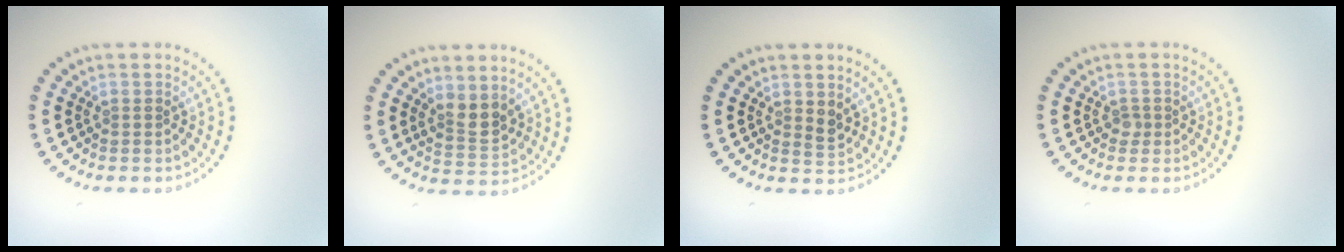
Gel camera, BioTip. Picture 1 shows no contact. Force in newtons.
{"total": 2.6, "press": 2.4, "slide": 1.1}
{"total": 1.1, "press": 1.0, "slide": 0.5}
{"total": 0.8, "press": 0.6, "slide": 0.5}